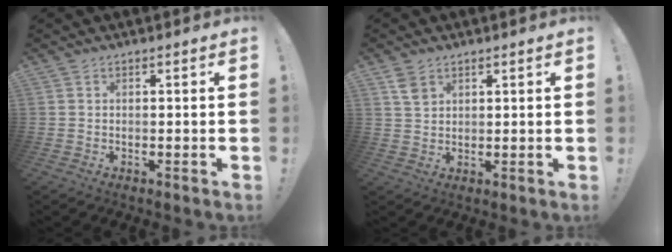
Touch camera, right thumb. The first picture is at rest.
{"total": 4.1, "force": [2.4, 2.5, 2.2], "torque": [-0.032, -0.011, 0.044]}